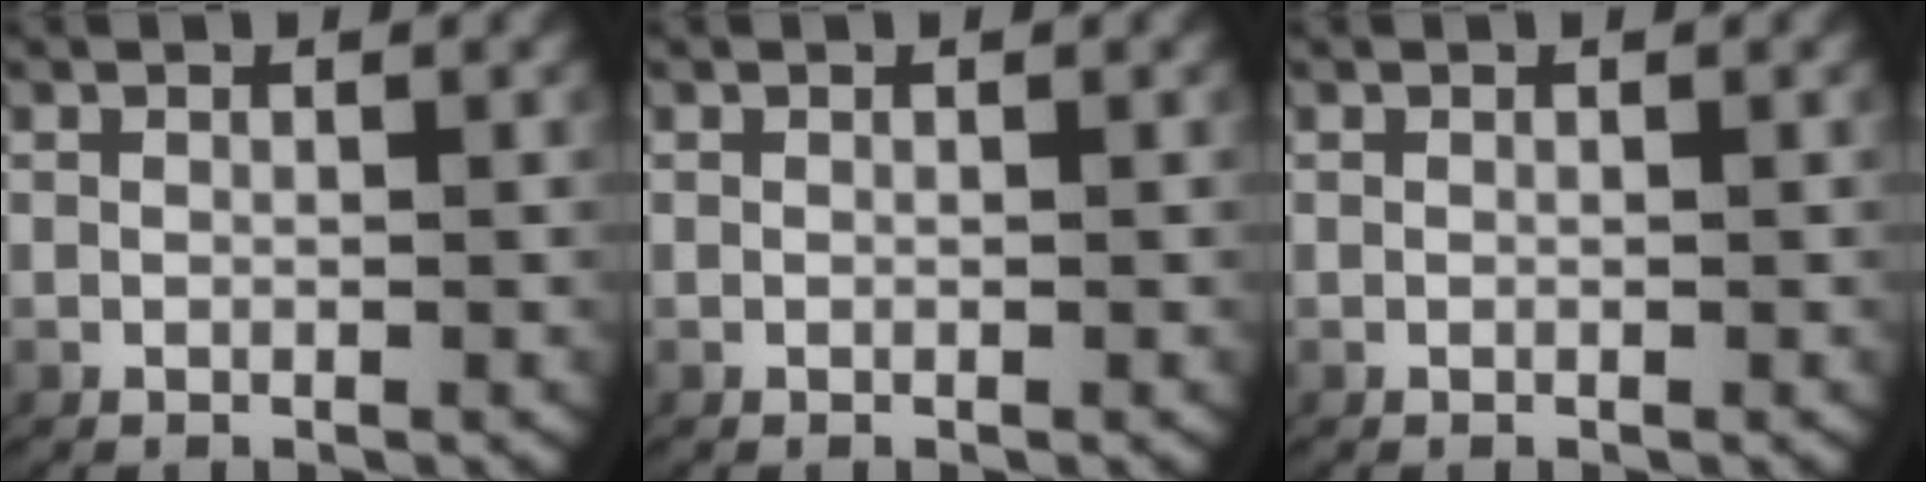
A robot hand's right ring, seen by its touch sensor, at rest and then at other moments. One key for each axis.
{"total": 0.0}
{"total": 0.0}